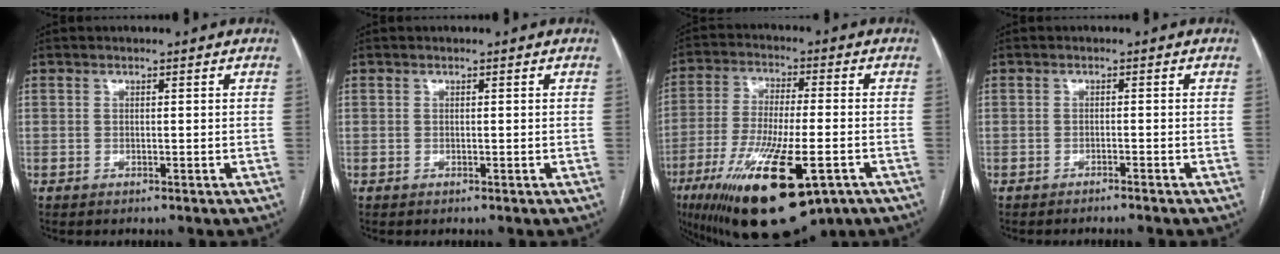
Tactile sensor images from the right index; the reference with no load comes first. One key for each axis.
{"total": 0.0}
{"total": 20.9, "fx": -10.4, "fy": 5.2, "fz": 17.4, "tx": -0.315, "ty": -0.041, "tz": -0.167}
{"total": 2.4, "fx": -2.1, "fy": -0.6, "fz": 0.9, "tx": -0.008, "ty": 0.003, "tz": -0.028}